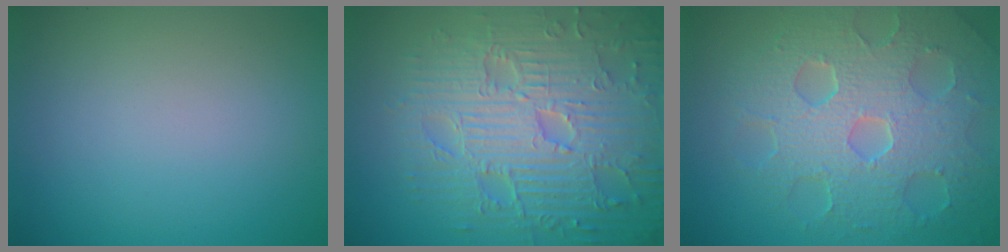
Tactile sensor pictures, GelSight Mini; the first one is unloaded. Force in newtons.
{"total": 9.4, "press": 6.6, "slide": 6.7}
{"total": 8.5, "press": 6.1, "slide": 6.0}